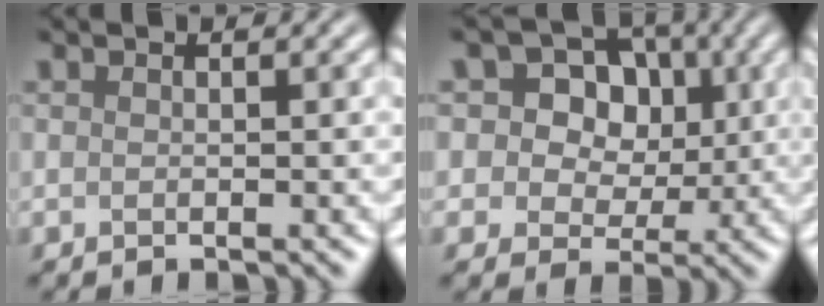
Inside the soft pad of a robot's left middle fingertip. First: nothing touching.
{"total": 7.3, "force": [2.4, 6.0, 3.4], "torque": [-0.064, 0.030, 0.033]}